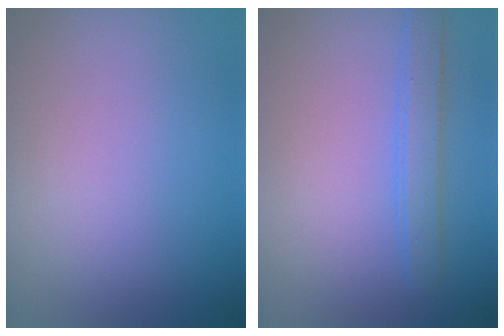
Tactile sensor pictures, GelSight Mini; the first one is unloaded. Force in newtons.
{"total": 2.3, "press": 2.3, "slide": 0.2}